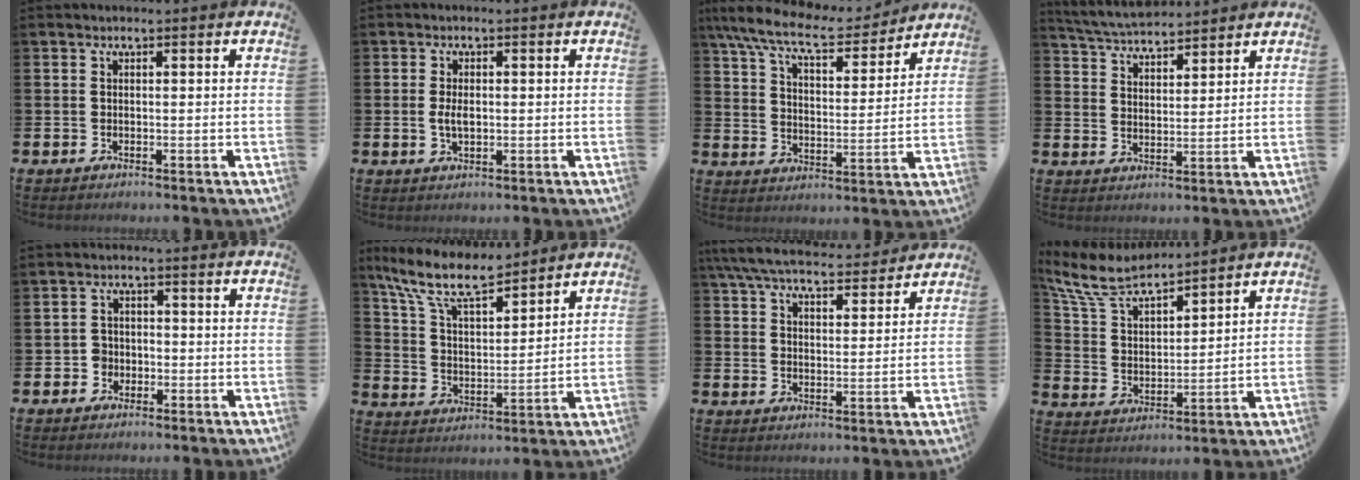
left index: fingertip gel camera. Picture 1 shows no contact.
{"total": 2.6, "force": [-0.1, 1.4, 2.2], "torque": [-0.029, -0.001, -0.006]}
{"total": 10.0, "force": [9.1, 1.8, 4.0], "torque": [-0.107, -0.057, 0.155]}
{"total": 5.1, "force": [5.0, 0.6, 0.6], "torque": [-0.030, -0.028, 0.089]}
{"total": 2.4, "force": [-1.3, 2.1, 0.1], "torque": [-0.003, 0.003, -0.033]}
{"total": 10.0, "force": [8.7, 2.5, 4.3], "torque": [-0.117, -0.044, 0.156]}
{"total": 7.2, "force": [6.7, 1.6, 2.1], "torque": [-0.058, -0.041, 0.119]}
{"total": 7.8, "force": [7.2, 2.0, 2.4], "torque": [-0.081, -0.043, 0.127]}